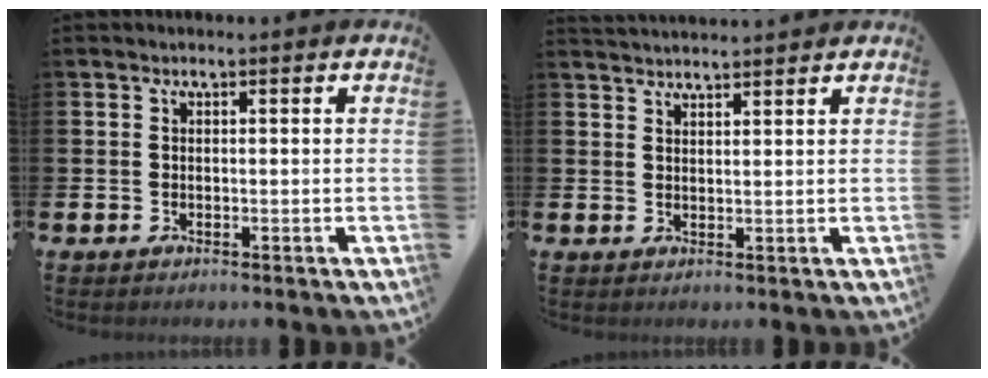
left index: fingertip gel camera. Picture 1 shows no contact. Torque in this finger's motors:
{"motor_torque": [0.58, -1.11, -0.06, 0.00]}